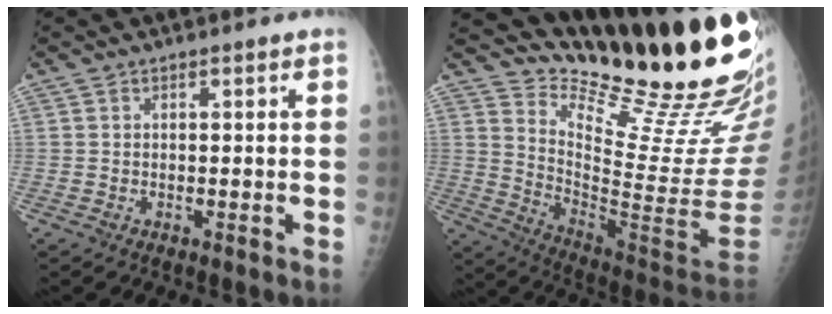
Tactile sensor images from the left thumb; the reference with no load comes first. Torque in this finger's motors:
{"motor_torque": [0.58, -0.15, 0.32, -2.45, 0.10]}